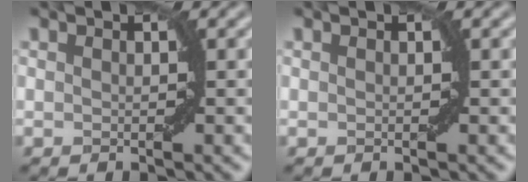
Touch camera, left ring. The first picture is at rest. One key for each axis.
{"total": 0.0}